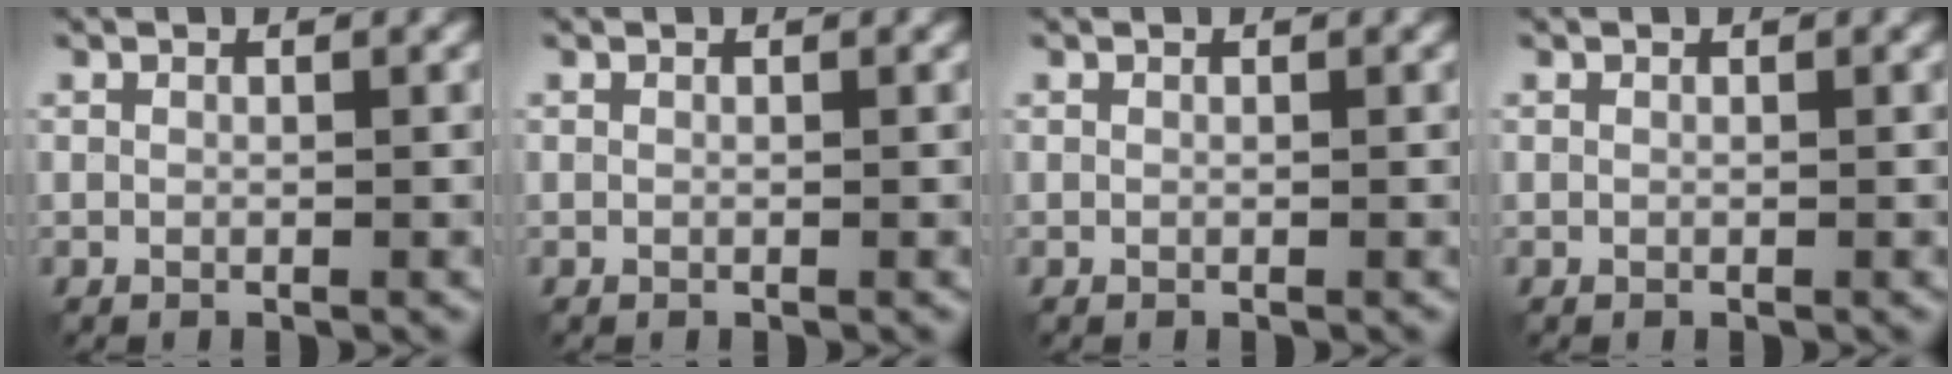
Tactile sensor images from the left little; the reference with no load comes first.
{"total": 0.0}
{"total": 0.0}
{"total": 0.0}